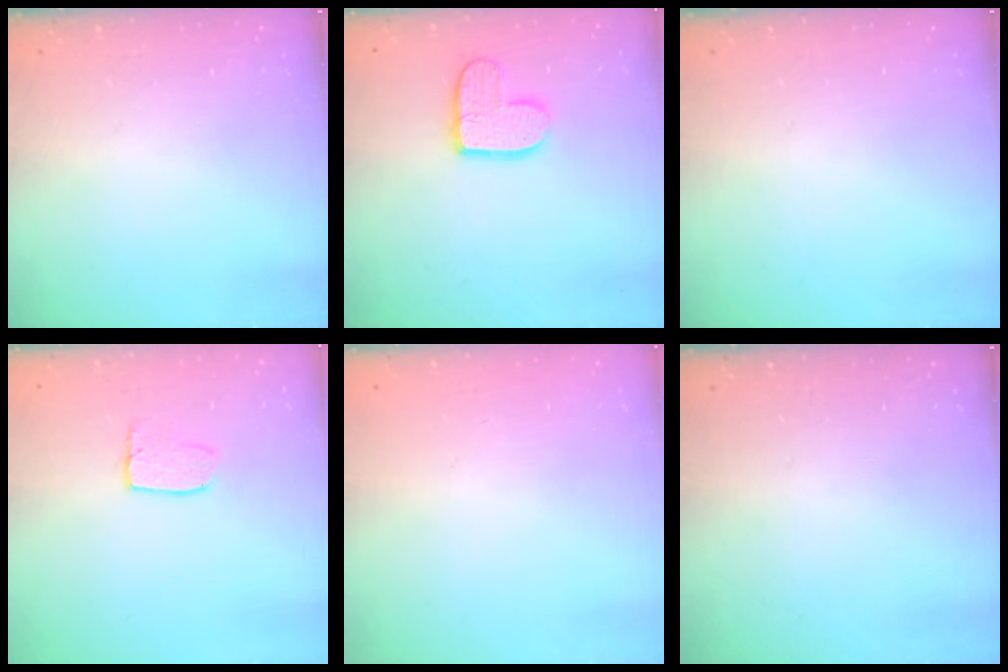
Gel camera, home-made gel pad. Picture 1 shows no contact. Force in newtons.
{"total": 11.0, "press": 10.9, "slide": 0.9}
{"total": 0.0}
{"total": 5.5, "press": 5.5, "slide": 0.3}
{"total": 0.0}
{"total": 0.0}